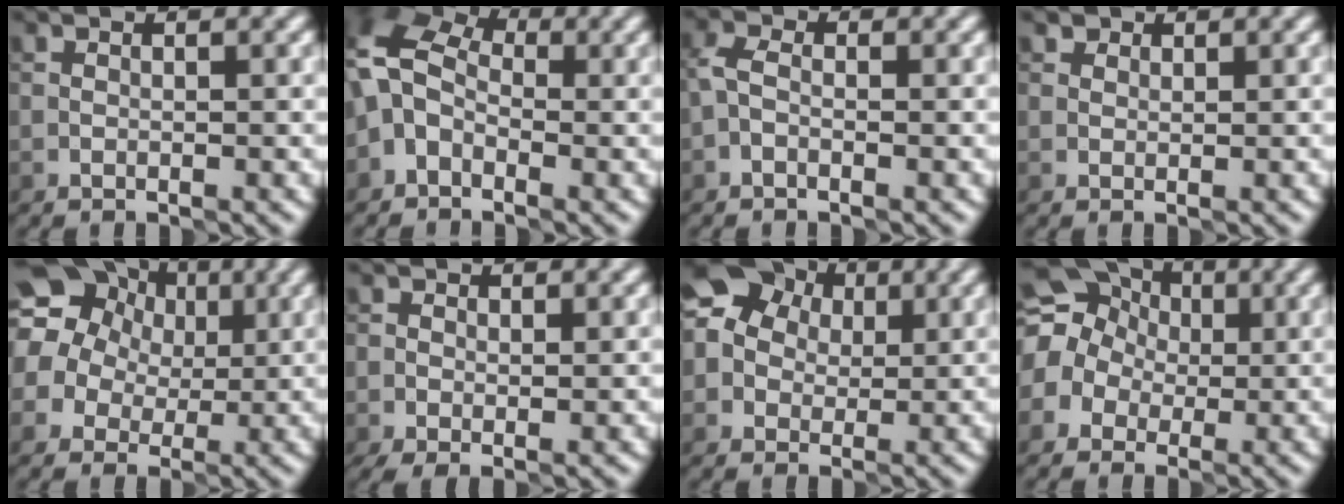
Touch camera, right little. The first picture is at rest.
{"total": 5.5, "force": [-0.7, 4.0, 3.6], "torque": [-0.058, 0.018, -0.029]}
{"total": 1.8, "force": [-0.5, 1.1, 1.3], "torque": [-0.031, 0.009, -0.015]}
{"total": 1.2, "force": [1.0, 0.7, 0.4], "torque": [-0.001, 0.000, 0.003]}
{"total": 14.0, "force": [6.2, 11.4, 5.2], "torque": [-0.126, 0.036, 0.103]}
{"total": 2.4, "force": [-0.5, 1.3, 1.9], "torque": [-0.038, -0.002, -0.009]}
{"total": 9.6, "force": [2.8, 8.4, 3.8], "torque": [-0.087, 0.039, 0.028]}
{"total": 14.3, "force": [3.1, 12.8, 5.4], "torque": [-0.130, 0.049, 0.003]}